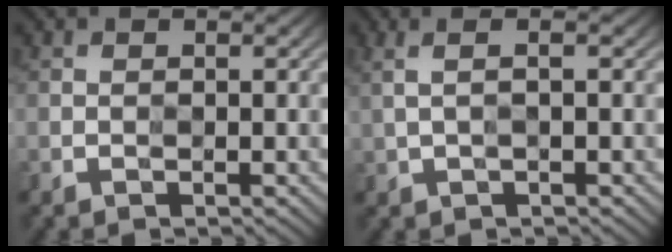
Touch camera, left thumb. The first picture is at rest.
{"total": 2.6, "force": [0.5, 0.7, 2.4], "torque": [-0.038, 0.003, 0.005]}